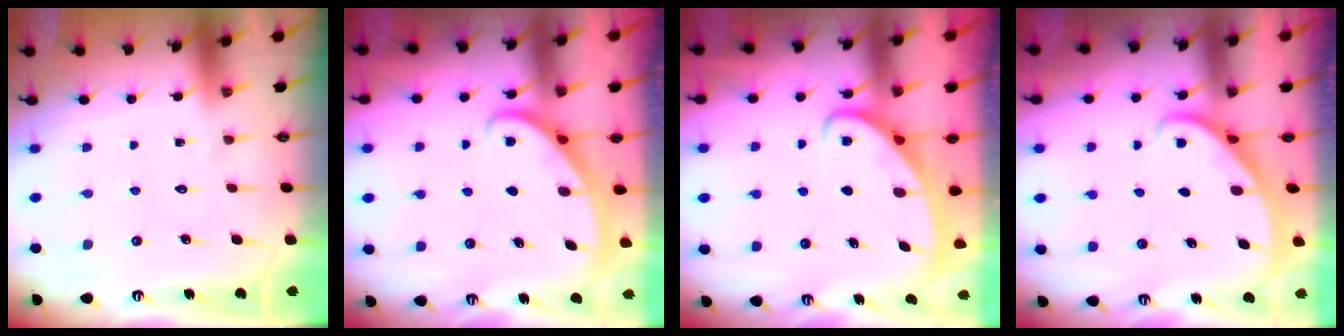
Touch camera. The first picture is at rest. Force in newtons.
{"total": 3.1, "press": 3.1, "slide": 0.1}
{"total": 2.4, "press": 2.4, "slide": 0.4}
{"total": 2.2, "press": 2.2, "slide": 0.1}